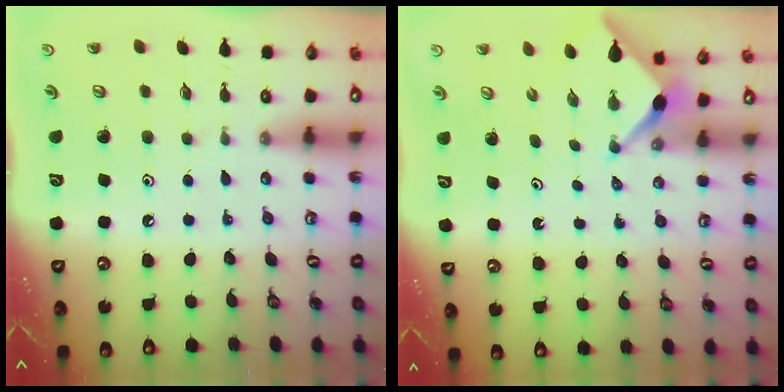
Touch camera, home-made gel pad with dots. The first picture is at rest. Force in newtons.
{"total": 2.6, "press": 2.6, "slide": 0.3}